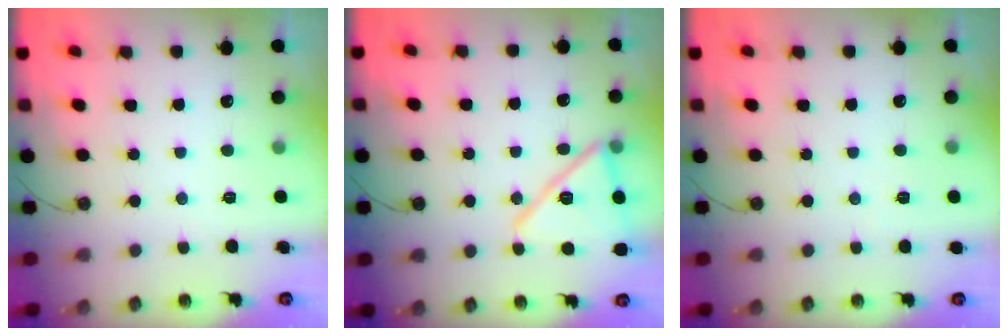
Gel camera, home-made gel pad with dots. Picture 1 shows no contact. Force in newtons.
{"total": 16.4, "press": 15.9, "slide": 4.1}
{"total": 2.1, "press": 1.8, "slide": 1.2}